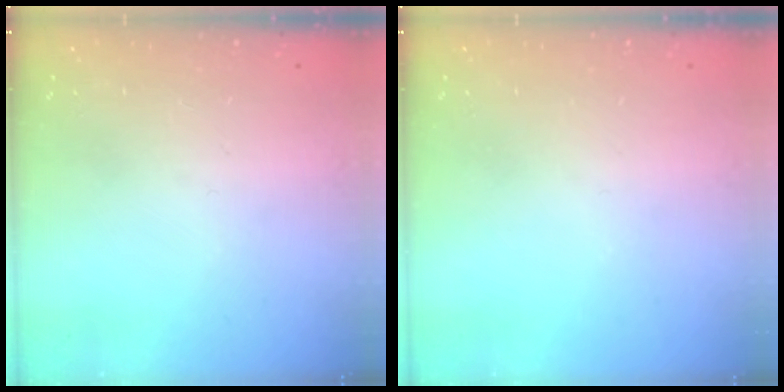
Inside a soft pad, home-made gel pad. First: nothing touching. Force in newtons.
{"total": 0.0}